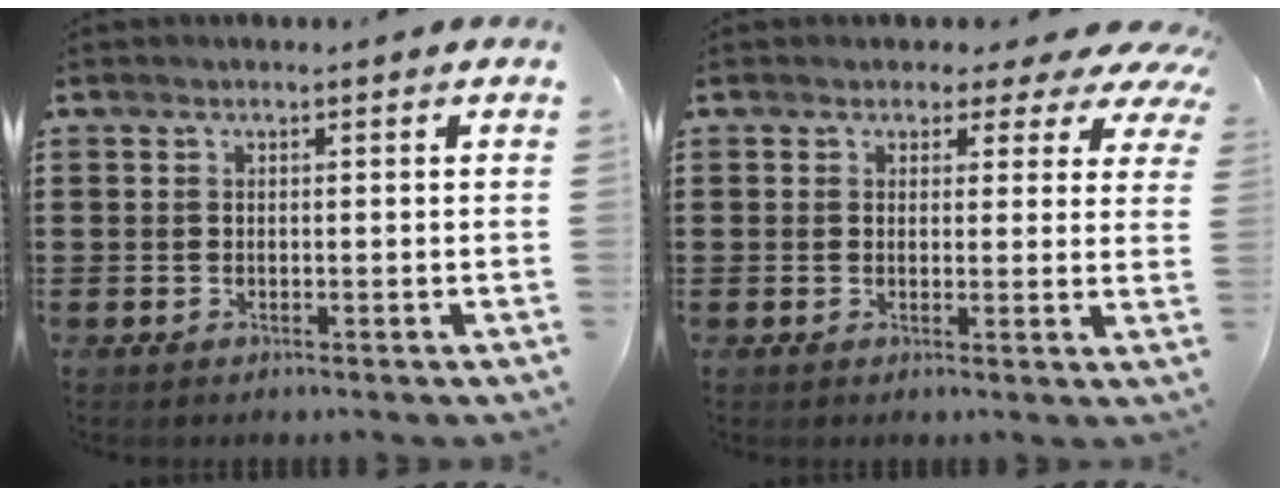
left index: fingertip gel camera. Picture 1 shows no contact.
{"total": 3.1, "force": [2.0, 2.0, 1.2], "torque": [-0.014, -0.006, 0.028]}